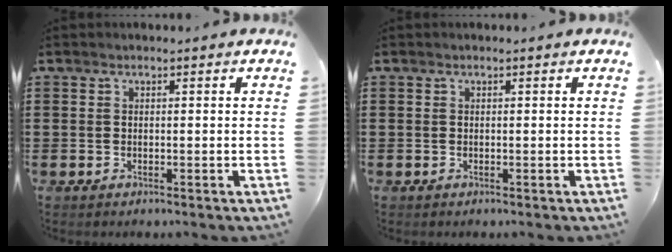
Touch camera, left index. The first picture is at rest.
{"total": 0.0}